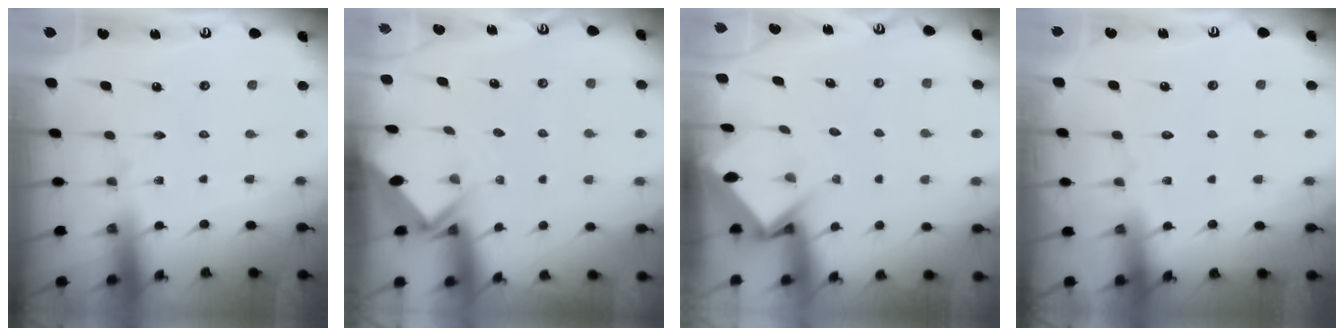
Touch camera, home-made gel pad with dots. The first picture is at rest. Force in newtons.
{"total": 2.6, "press": 2.6, "slide": 0.2}
{"total": 3.8, "press": 3.8, "slide": 0.3}
{"total": 0.8, "press": 0.8, "slide": 0.2}